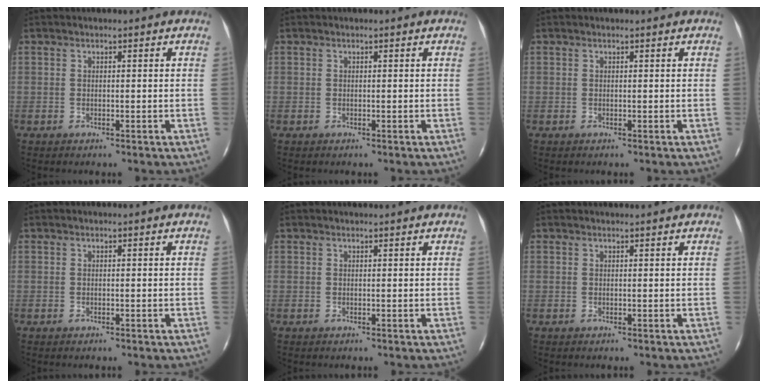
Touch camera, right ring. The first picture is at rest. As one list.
[{"total": 0.0}, {"total": 0.0}, {"total": 0.0}, {"total": 1.0, "force": [1.0, 0.0, 0.2], "torque": [-0.011, 0.001, 0.012]}, {"total": 1.0, "force": [1.0, -0.1, 0.2], "torque": [-0.011, 0.001, 0.013]}]